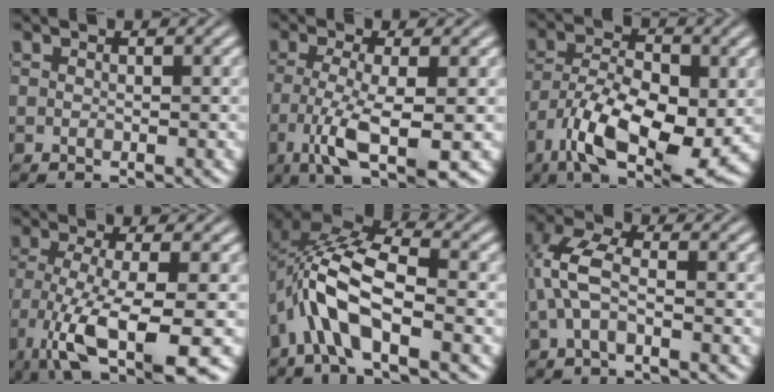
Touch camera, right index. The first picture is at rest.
{"total": 7.0, "force": [-2.0, 1.9, 6.4], "torque": [-0.114, -0.036, -0.015]}
{"total": 10.7, "force": [-3.2, 5.9, 8.3], "torque": [-0.150, -0.061, -0.033]}
{"total": 9.6, "force": [-4.9, 3.5, 7.5], "torque": [-0.155, -0.058, -0.050]}
{"total": 8.8, "force": [0.2, 5.5, 6.8], "torque": [-0.139, -0.011, -0.002]}
{"total": 3.7, "force": [0.2, 1.5, 3.4], "torque": [-0.082, -0.006, 0.007]}